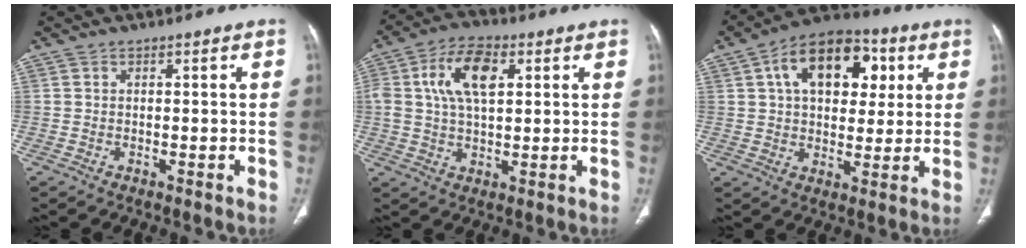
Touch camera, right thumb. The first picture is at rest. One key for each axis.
{"total": 11.0, "fx": 3.0, "fy": 5.9, "fz": 8.8, "tx": -0.161, "ty": 0.010, "tz": 0.051}
{"total": 17.1, "fx": 5.2, "fy": 10.7, "fz": 12.2, "tx": -0.148, "ty": 0.009, "tz": 0.076}